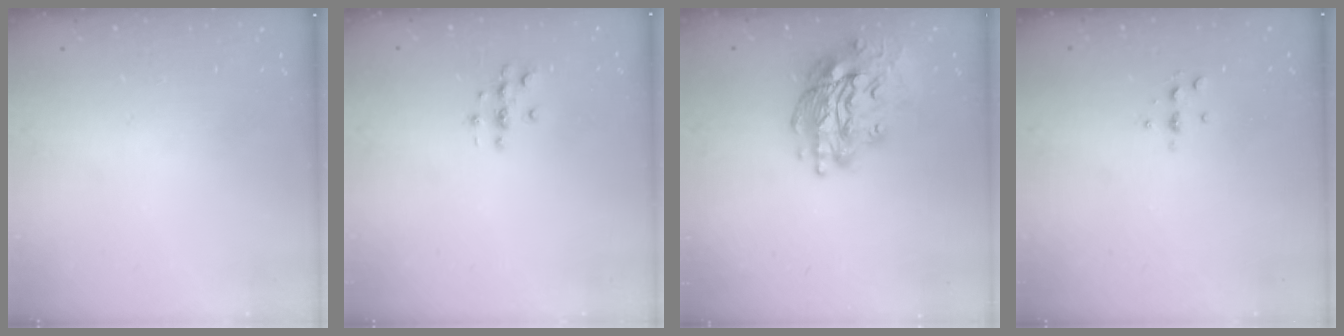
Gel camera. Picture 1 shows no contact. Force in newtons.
{"total": 3.0, "press": 3.0, "slide": 0.3}
{"total": 18.0, "press": 17.9, "slide": 1.8}
{"total": 3.0, "press": 3.0, "slide": 0.4}